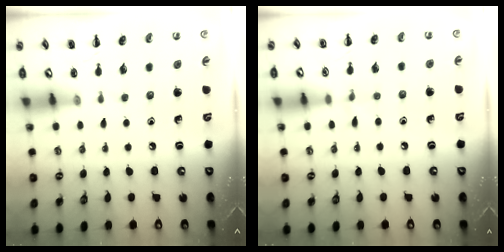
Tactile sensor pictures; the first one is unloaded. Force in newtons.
{"total": 5.1, "press": 4.7, "slide": 1.9}